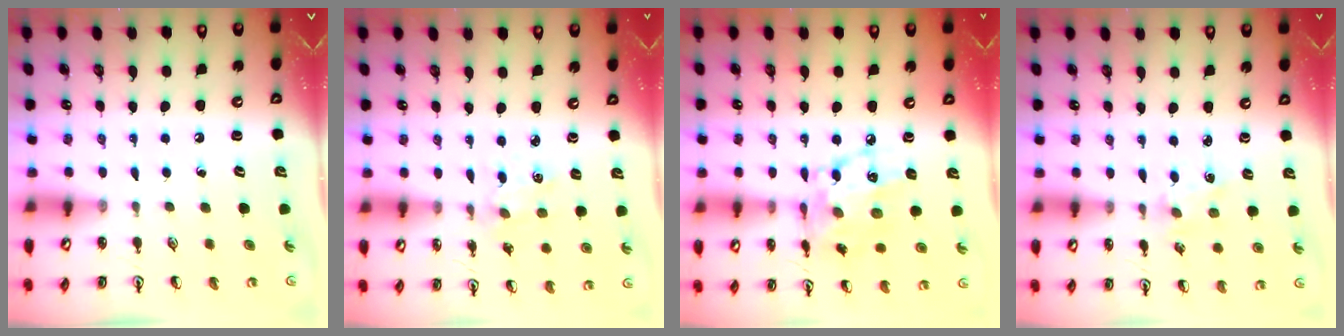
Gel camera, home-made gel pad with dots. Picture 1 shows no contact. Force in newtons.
{"total": 1.1, "press": 1.1, "slide": 0.3}
{"total": 13.8, "press": 13.7, "slide": 0.8}
{"total": 1.6, "press": 1.6, "slide": 0.4}